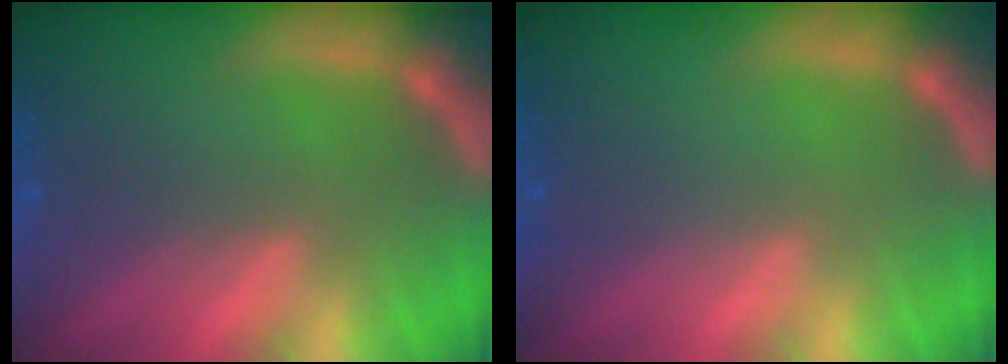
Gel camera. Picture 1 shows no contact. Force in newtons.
{"total": 0.0}